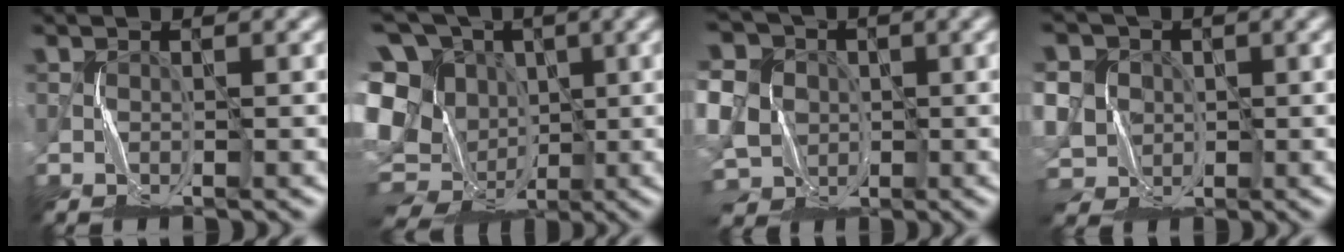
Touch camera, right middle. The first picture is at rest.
{"total": 16.4, "force": [-4.6, 13.5, 8.1], "torque": [-0.172, -0.010, -0.082]}
{"total": 12.3, "force": [-0.2, 10.9, 5.8], "torque": [-0.150, 0.016, -0.030]}
{"total": 7.8, "force": [0.9, 7.3, 2.7], "torque": [-0.073, 0.025, -0.003]}